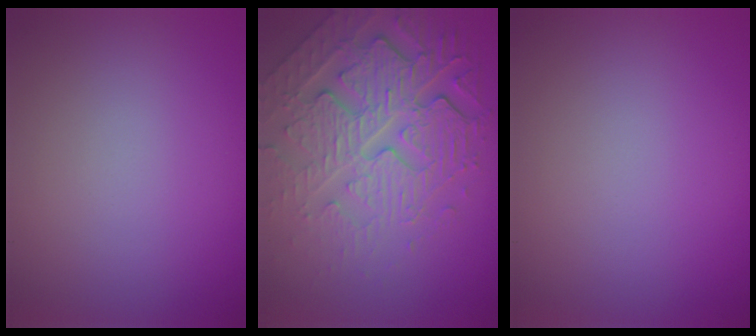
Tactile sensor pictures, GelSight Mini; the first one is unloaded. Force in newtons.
{"total": 8.0, "press": 5.6, "slide": 5.7}
{"total": 0.0}